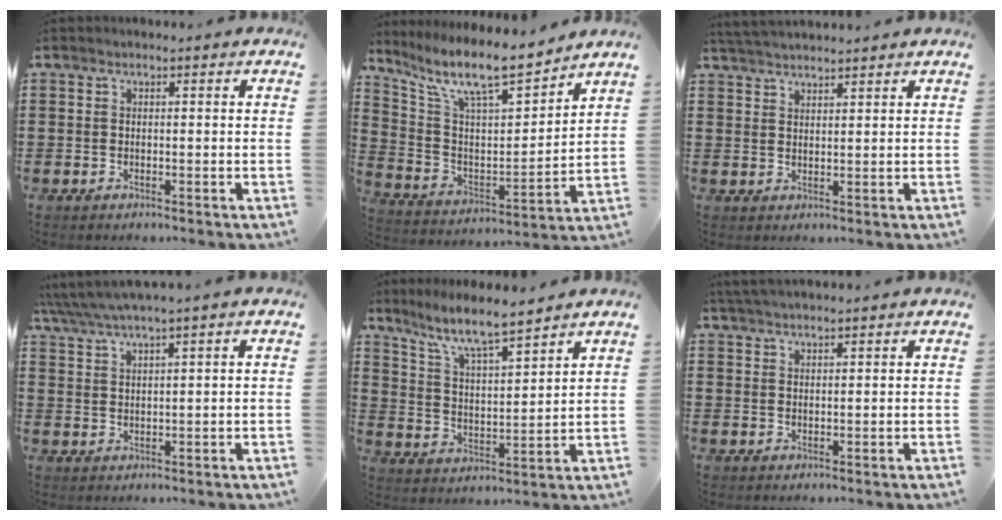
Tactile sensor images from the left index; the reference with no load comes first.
{"total": 10.3, "force": [8.5, 1.9, 5.5], "torque": [-0.135, -0.053, 0.142]}
{"total": 2.6, "force": [2.6, -0.2, 0.3], "torque": [-0.014, -0.003, 0.050]}
{"total": 3.0, "force": [2.4, -0.3, 1.9], "torque": [-0.044, -0.006, 0.041]}
{"total": 7.1, "force": [6.2, 0.4, 3.5], "torque": [-0.092, -0.033, 0.105]}
{"total": 2.2, "force": [2.1, -0.1, 0.6], "torque": [-0.018, 0.000, 0.041]}